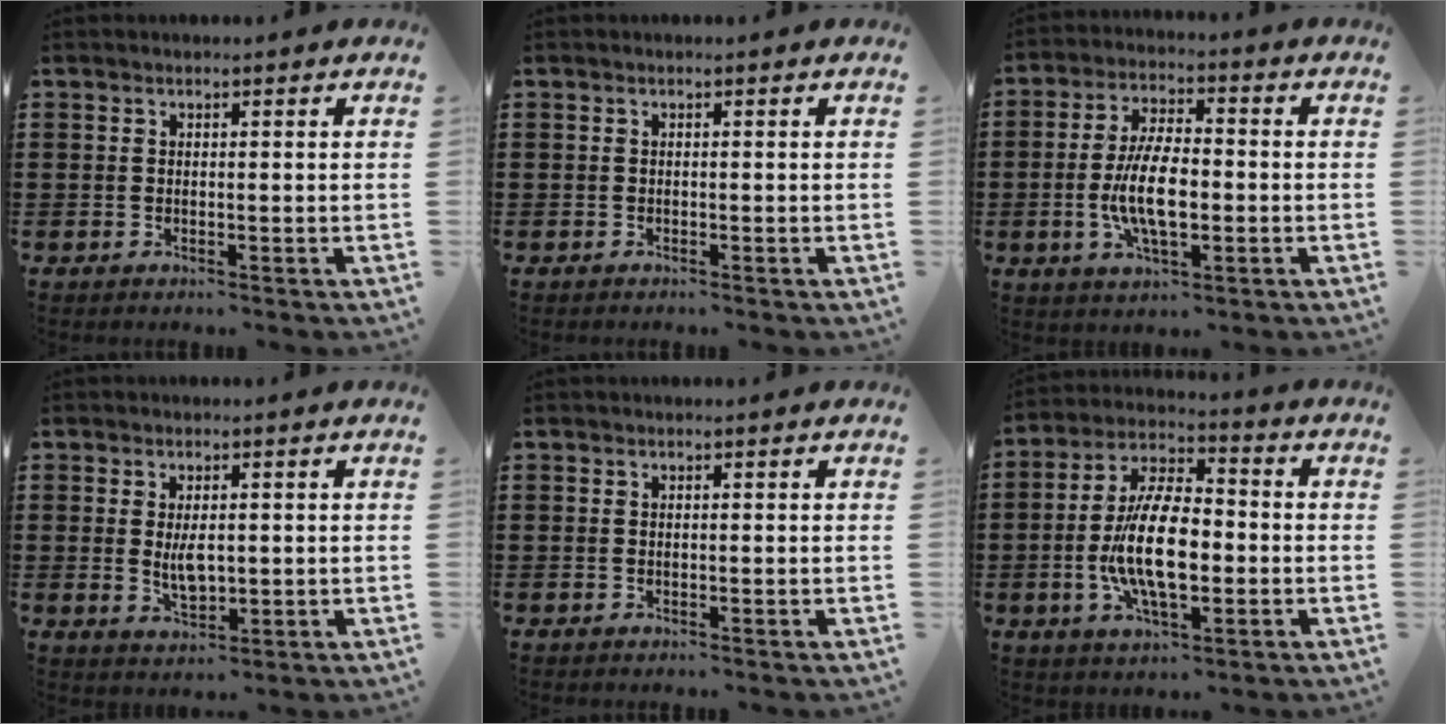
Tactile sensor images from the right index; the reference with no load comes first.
{"total": 0.0}
{"total": 9.3, "force": [-1.5, 3.8, 8.4], "torque": [-0.182, -0.005, -0.034]}
{"total": 4.2, "force": [0.2, 2.1, 3.6], "torque": [-0.062, -0.004, -0.003]}
{"total": 0.0}
{"total": 12.7, "force": [-2.2, 5.8, 11.1], "torque": [-0.240, -0.003, -0.044]}